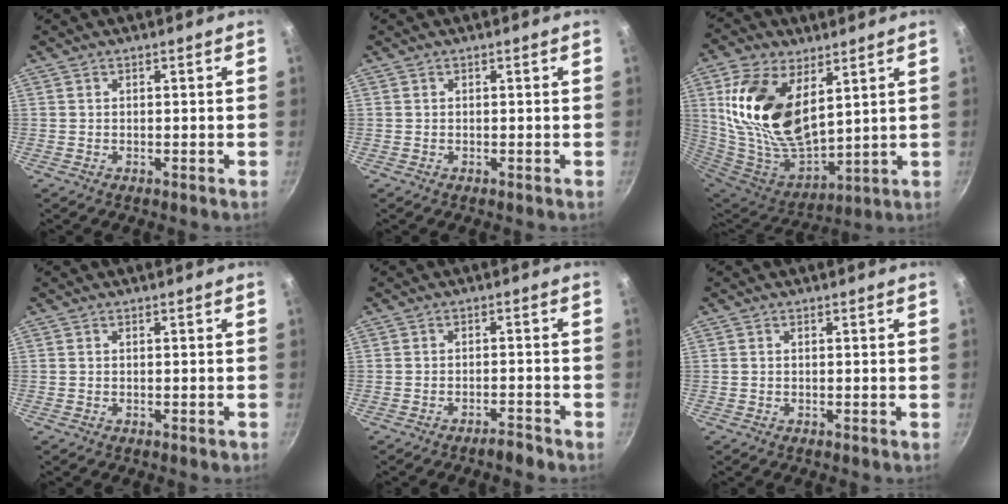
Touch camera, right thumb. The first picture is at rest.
{"total": 0.0}
{"total": 21.4, "force": [7.1, 11.8, 16.3], "torque": [-0.305, -0.051, 0.148]}
{"total": 0.6, "force": [-0.4, 0.2, 0.4], "torque": [-0.008, 0.004, -0.004]}
{"total": 2.6, "force": [-2.3, 0.5, 1.2], "torque": [-0.018, 0.025, -0.030]}
{"total": 0.0}